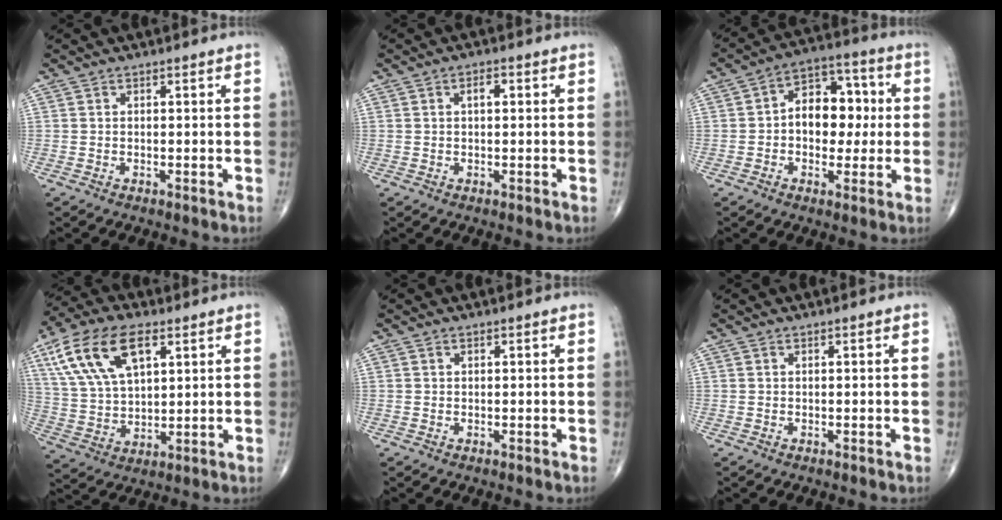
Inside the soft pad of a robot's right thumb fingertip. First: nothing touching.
{"total": 1.9, "force": [0.5, 1.0, 1.6], "torque": [-0.023, 0.004, 0.005]}
{"total": 11.7, "force": [0.3, 8.1, 8.5], "torque": [-0.081, 0.029, -0.004]}
{"total": 16.6, "force": [7.4, 8.3, 12.3], "torque": [-0.232, -0.009, 0.141]}
{"total": 0.0}
{"total": 0.0}